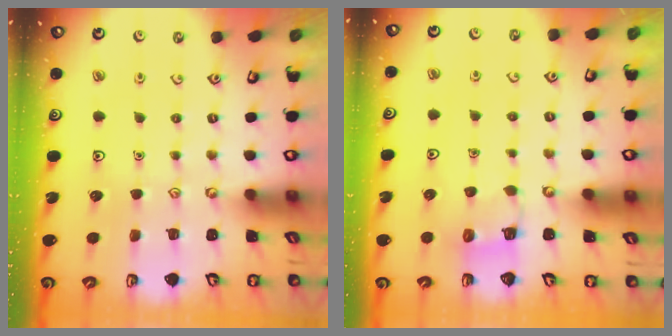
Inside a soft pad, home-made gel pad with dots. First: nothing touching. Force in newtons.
{"total": 3.8, "press": 3.8, "slide": 0.3}